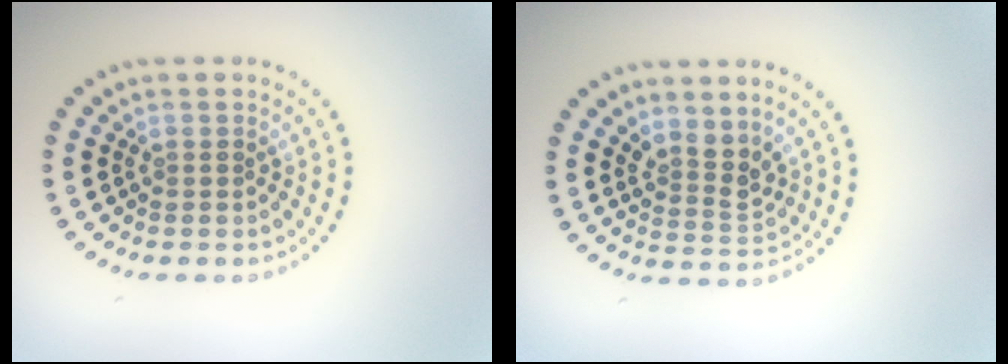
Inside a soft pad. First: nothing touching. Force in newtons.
{"total": 2.5, "press": 1.9, "slide": 1.6}